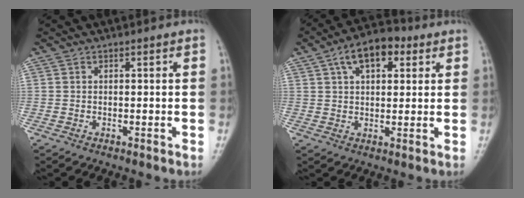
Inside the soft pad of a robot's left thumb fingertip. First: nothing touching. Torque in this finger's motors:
{"motor_torque": [-0.33, 0.64, 0.27, 0.25, 0.11]}